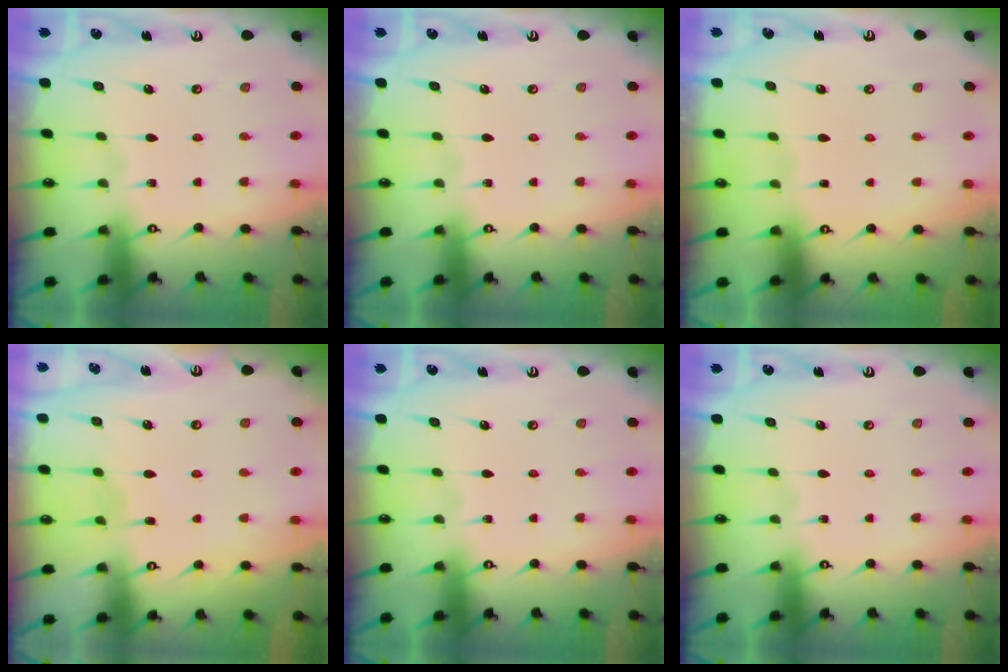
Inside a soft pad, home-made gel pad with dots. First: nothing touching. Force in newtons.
{"total": 0.0}
{"total": 1.2, "press": 1.2, "slide": 0.1}
{"total": 6.3, "press": 6.2, "slide": 0.6}
{"total": 0.0}
{"total": 0.0}